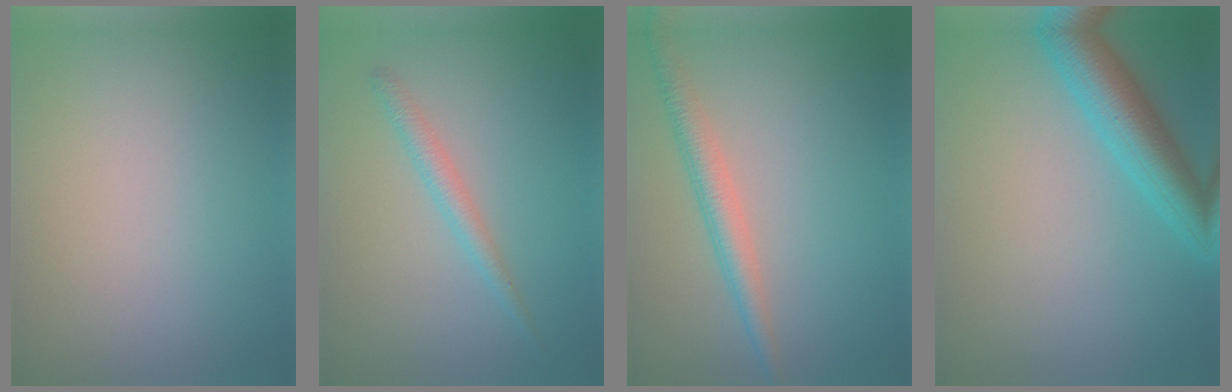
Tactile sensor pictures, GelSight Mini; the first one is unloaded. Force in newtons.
{"total": 1.8, "press": 1.8, "slide": 0.1}
{"total": 2.8, "press": 2.8, "slide": 0.1}
{"total": 5.7, "press": 5.7, "slide": 0.3}